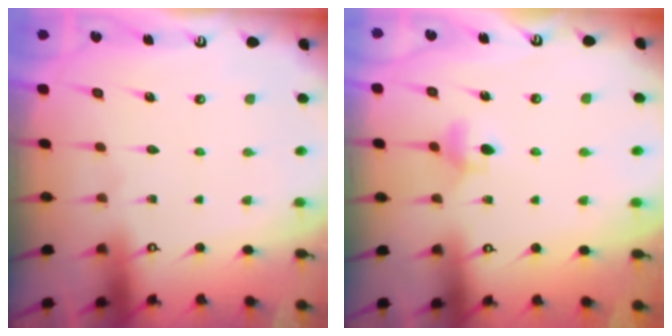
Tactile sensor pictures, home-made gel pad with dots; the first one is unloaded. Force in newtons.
{"total": 4.7, "press": 4.7, "slide": 0.7}